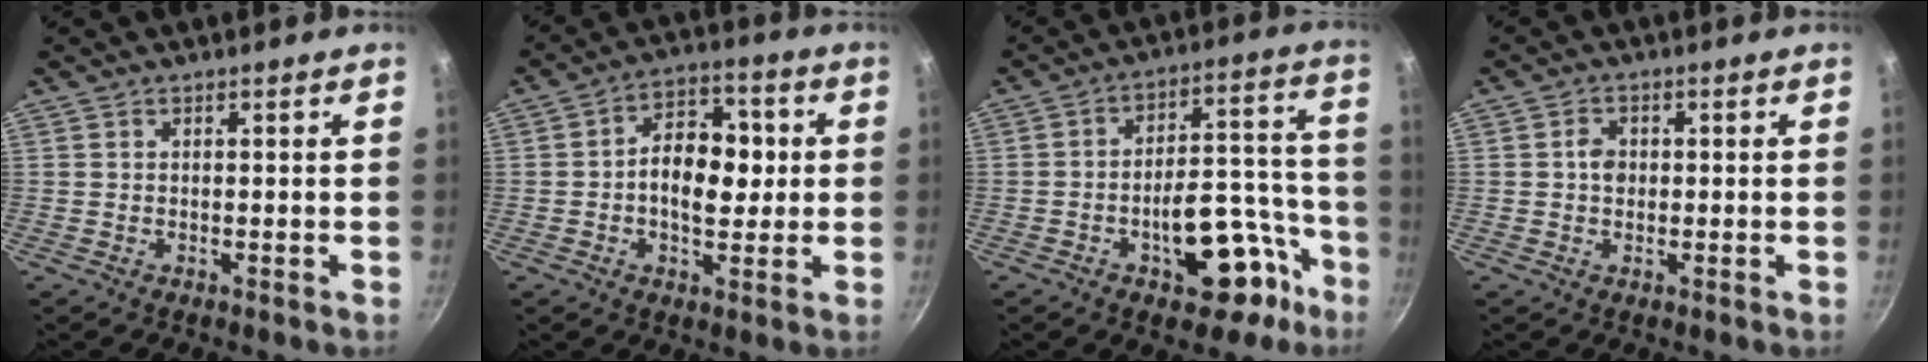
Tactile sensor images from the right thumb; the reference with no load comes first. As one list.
[{"total": 11.1, "force": [0.1, 7.0, 8.7], "torque": [-0.104, 0.018, -0.004]}, {"total": 15.7, "force": [-7.6, 7.6, 11.5], "torque": [-0.121, 0.076, -0.102]}, {"total": 2.7, "force": [0.1, 2.1, 1.7], "torque": [-0.017, 0.006, -0.002]}]